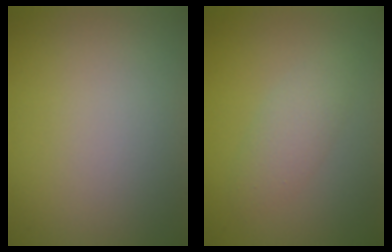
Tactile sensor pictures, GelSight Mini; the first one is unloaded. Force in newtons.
{"total": 2.7, "press": 2.7, "slide": 0.2}